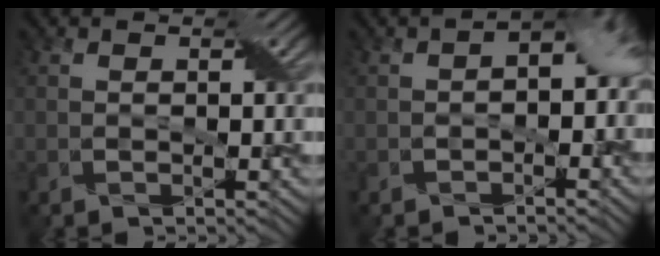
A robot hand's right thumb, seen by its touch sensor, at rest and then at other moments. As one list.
[{"total": 7.0, "force": [-0.5, 4.4, 5.4], "torque": [-0.043, 0.000, -0.004]}]